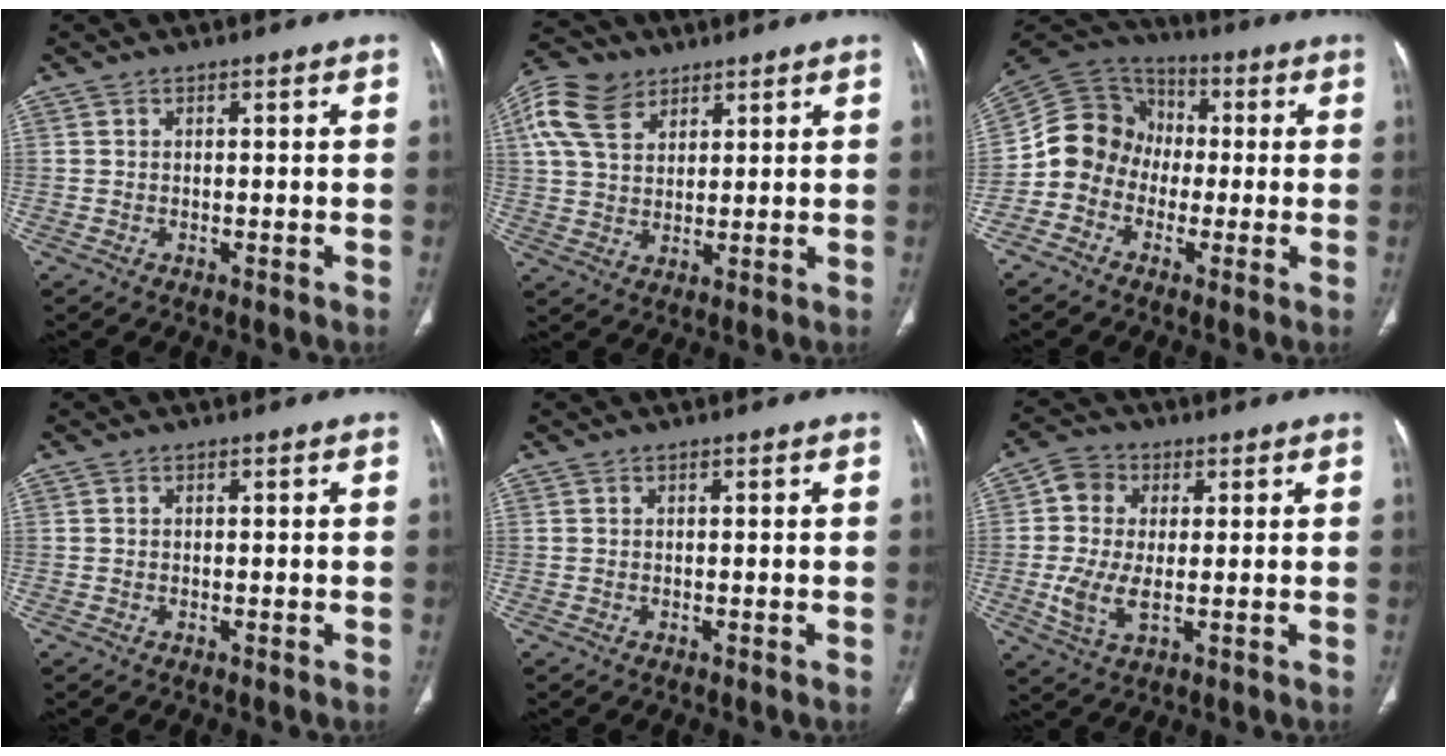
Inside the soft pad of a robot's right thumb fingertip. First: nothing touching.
{"total": 11.7, "force": [5.9, 7.8, 6.4], "torque": [-0.119, 0.000, 0.115]}
{"total": 11.6, "force": [-2.5, 10.5, 4.3], "torque": [-0.060, 0.052, -0.060]}
{"total": 0.0}
{"total": 0.0}
{"total": 9.5, "force": [0.1, 6.2, 7.2], "torque": [-0.138, 0.005, -0.001]}